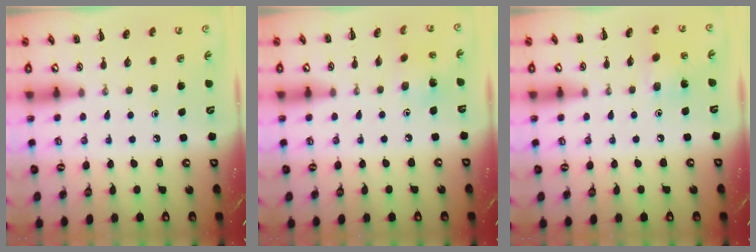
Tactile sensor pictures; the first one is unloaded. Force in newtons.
{"total": 2.5, "press": 2.4, "slide": 0.7}
{"total": 4.3, "press": 4.2, "slide": 0.9}